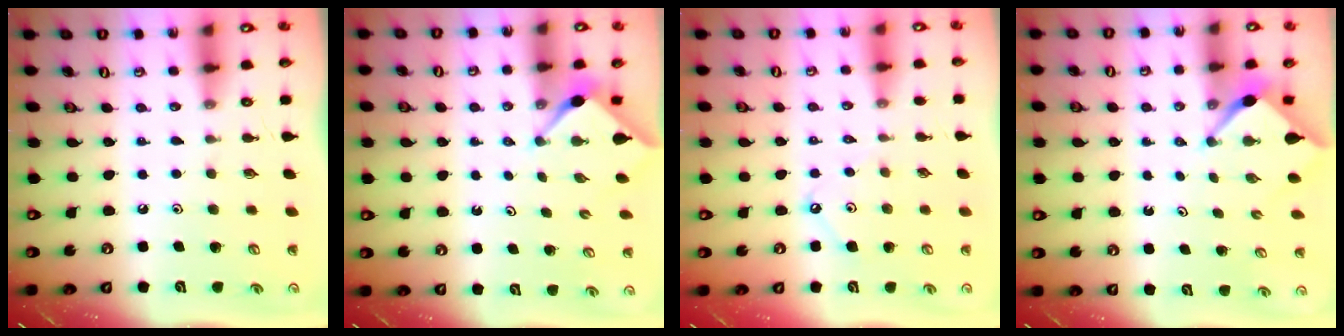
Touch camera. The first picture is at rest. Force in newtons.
{"total": 2.9, "press": 2.9, "slide": 0.3}
{"total": 3.2, "press": 3.2, "slide": 0.5}
{"total": 2.6, "press": 2.5, "slide": 0.3}